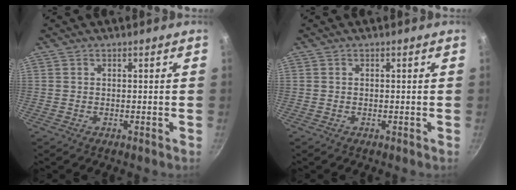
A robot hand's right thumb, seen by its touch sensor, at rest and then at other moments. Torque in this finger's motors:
{"motor_torque": [-0.24, -0.01, -0.22, 0.23, -0.02]}